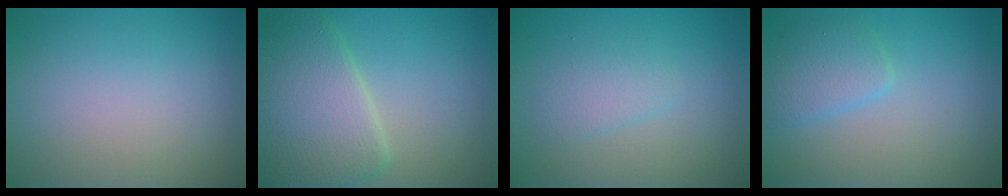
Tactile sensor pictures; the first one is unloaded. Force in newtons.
{"total": 7.2, "press": 7.2, "slide": 0.3}
{"total": 1.8, "press": 1.8, "slide": 0.1}
{"total": 2.7, "press": 2.7, "slide": 0.1}